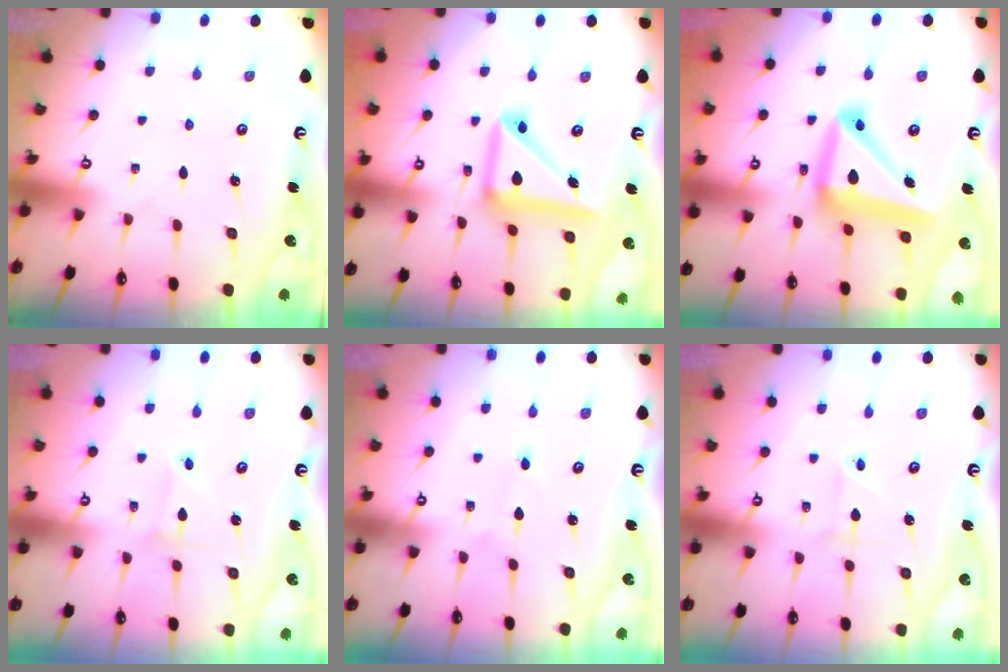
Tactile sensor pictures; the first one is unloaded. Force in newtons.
{"total": 14.5, "press": 14.4, "slide": 2.0}
{"total": 16.1, "press": 16.0, "slide": 2.1}
{"total": 1.9, "press": 1.9, "slide": 0.3}
{"total": 2.6, "press": 2.6, "slide": 0.2}
{"total": 1.6, "press": 1.4, "slide": 0.9}